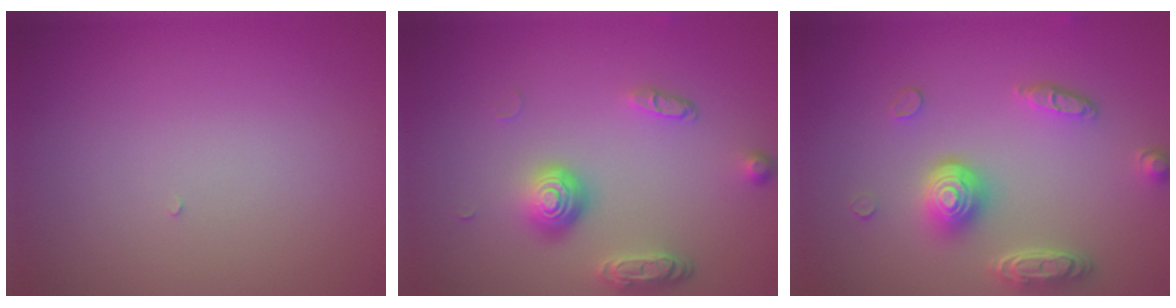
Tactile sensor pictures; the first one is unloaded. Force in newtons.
{"total": 3.8, "press": 2.9, "slide": 2.5}
{"total": 4.8, "press": 3.7, "slide": 3.1}